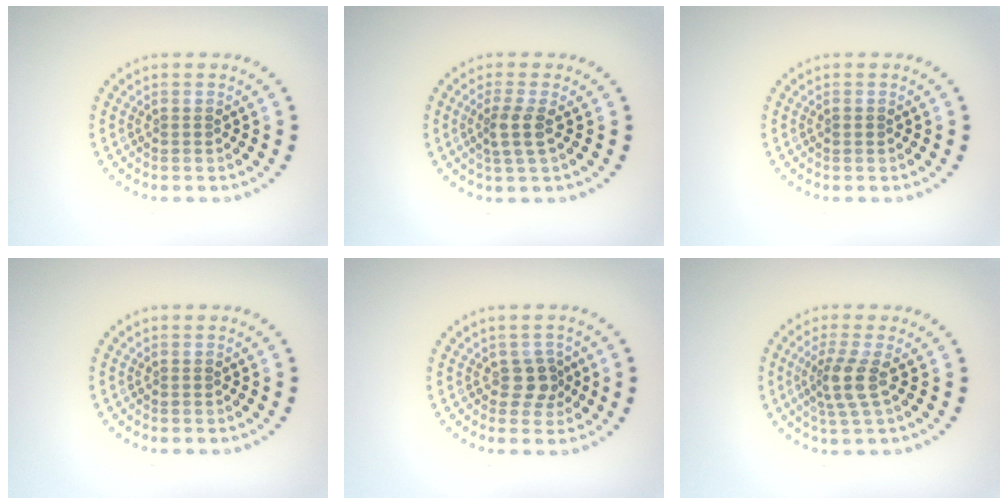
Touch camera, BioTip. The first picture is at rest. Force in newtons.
{"total": 2.2, "press": 1.8, "slide": 1.3}
{"total": 0.5, "press": 0.5, "slide": 0.2}
{"total": 0.0}
{"total": 1.8, "press": 1.6, "slide": 0.9}
{"total": 3.0, "press": 2.2, "slide": 1.9}